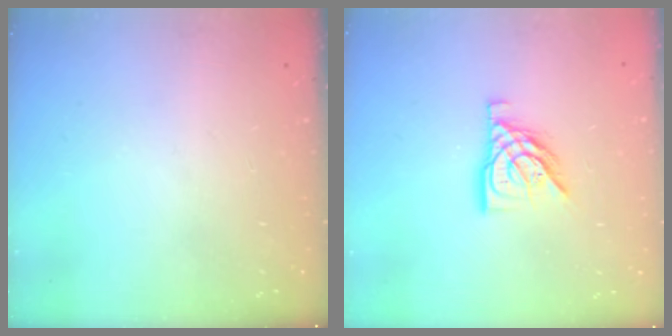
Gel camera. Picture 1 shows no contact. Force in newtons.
{"total": 11.5, "press": 11.4, "slide": 1.4}